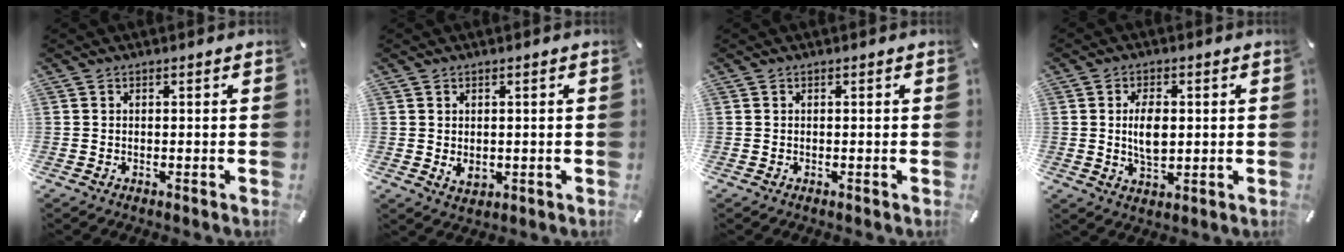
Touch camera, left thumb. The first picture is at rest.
{"total": 2.6, "force": [0.1, 2.1, 1.6], "torque": [-0.029, -0.004, 0.001]}
{"total": 0.0}
{"total": 6.6, "force": [0.6, 3.8, 5.4], "torque": [-0.106, -0.002, 0.004]}